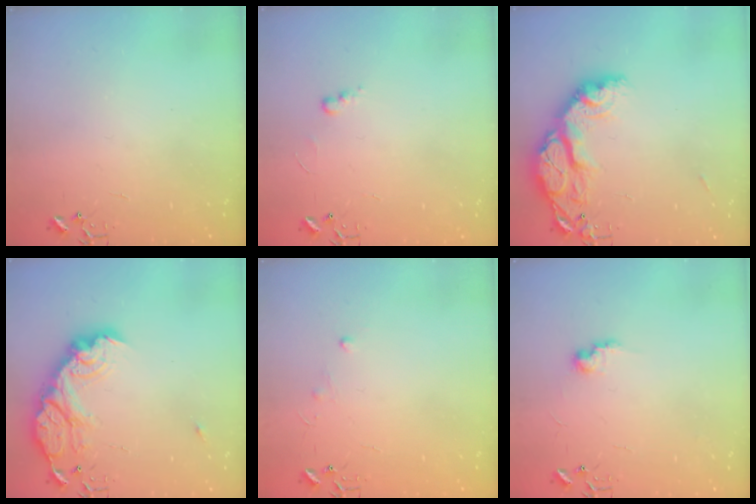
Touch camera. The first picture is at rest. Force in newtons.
{"total": 3.5, "press": 3.4, "slide": 0.5}
{"total": 18.7, "press": 18.6, "slide": 1.8}
{"total": 17.8, "press": 17.8, "slide": 1.3}
{"total": 4.0, "press": 4.0, "slide": 0.5}
{"total": 7.5, "press": 7.5, "slide": 0.5}